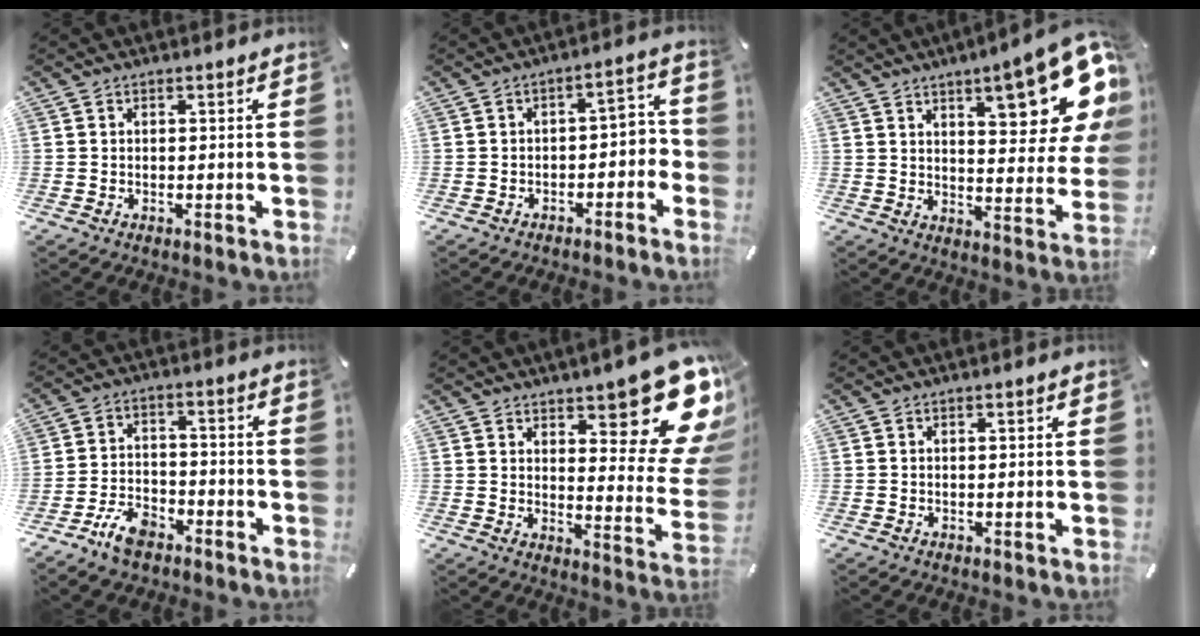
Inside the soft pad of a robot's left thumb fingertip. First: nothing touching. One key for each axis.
{"total": 5.1, "fx": -1.9, "fy": 3.3, "fz": 3.4, "tx": -0.046, "ty": 0.008, "tz": -0.043}
{"total": 19.7, "fx": 10.8, "fy": 6.3, "fz": 15.2, "tx": -0.193, "ty": -0.072, "tz": 0.164}
{"total": 7.8, "fx": -5.5, "fy": 4.1, "fz": 3.8, "tx": -0.078, "ty": 0.029, "tz": -0.105}
{"total": 20.4, "fx": 11.7, "fy": 8.2, "fz": 14.5, "tx": -0.162, "ty": -0.102, "tz": 0.193}
{"total": 0.6, "fx": 0.1, "fy": 0.0, "fz": 0.6, "tx": -0.011, "ty": 0.000, "tz": 0.002}